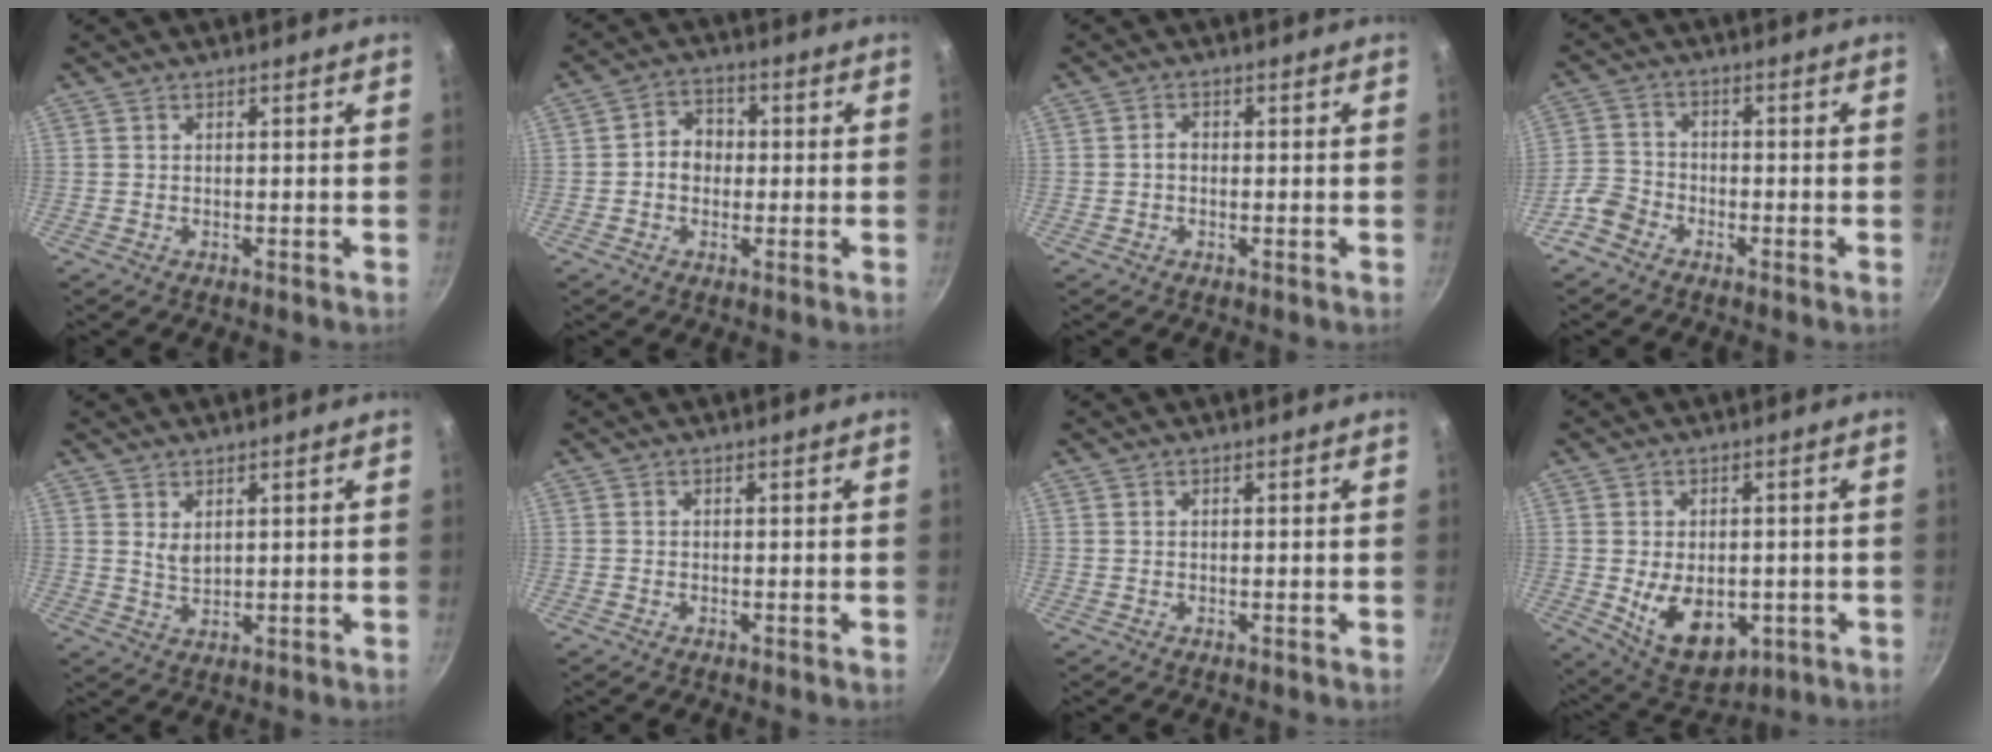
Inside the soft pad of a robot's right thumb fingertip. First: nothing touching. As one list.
[{"total": 5.6, "force": [-0.2, 4.7, 3.0], "torque": [-0.016, 0.014, -0.013]}, {"total": 1.5, "force": [-0.3, 1.2, 0.9], "torque": [-0.013, 0.010, -0.007]}, {"total": 5.2, "force": [-3.4, 3.4, 1.8], "torque": [-0.029, 0.039, -0.078]}, {"total": 2.9, "force": [1.4, 1.6, 2.0], "torque": [-0.034, -0.013, 0.028]}, {"total": 0.0}, {"total": 0.0}, {"total": 12.0, "force": [-2.2, 7.9, 8.8], "torque": [-0.107, -0.007, -0.012]}]